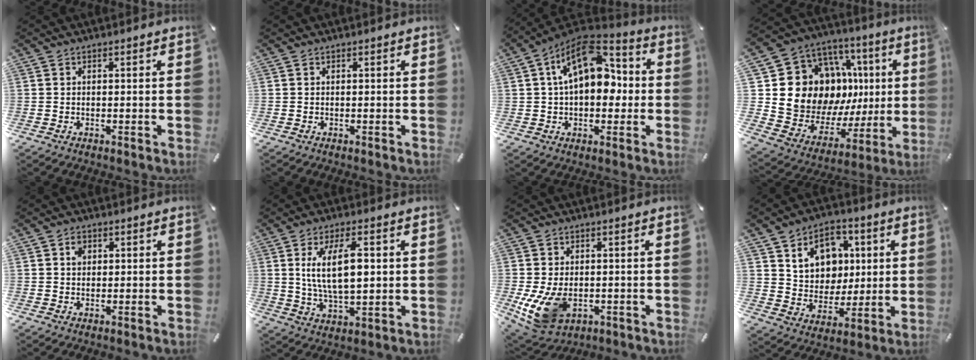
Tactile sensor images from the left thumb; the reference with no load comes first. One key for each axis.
{"total": 0.0}
{"total": 16.4, "fx": 3.9, "fy": 10.3, "fz": 12.1, "tx": -0.200, "ty": -0.018, "tz": 0.067}
{"total": 18.2, "fx": 4.4, "fy": 14.7, "fz": 9.7, "tx": -0.157, "ty": -0.053, "tz": 0.107}
{"total": 2.3, "fx": 0.7, "fy": 1.9, "fz": 1.0, "tx": 0.002, "ty": -0.004, "tz": 0.006}
{"total": 11.6, "fx": 2.4, "fy": 4.9, "fz": 10.2, "tx": -0.193, "ty": -0.006, "tz": 0.031}
{"total": 10.8, "fx": -2.4, "fy": 7.8, "fz": 7.1, "tx": -0.148, "ty": -0.002, "tz": -0.039}
{"total": 11.8, "fx": 4.6, "fy": 10.2, "fz": 3.8, "tx": -0.059, "ty": -0.026, "tz": 0.091}